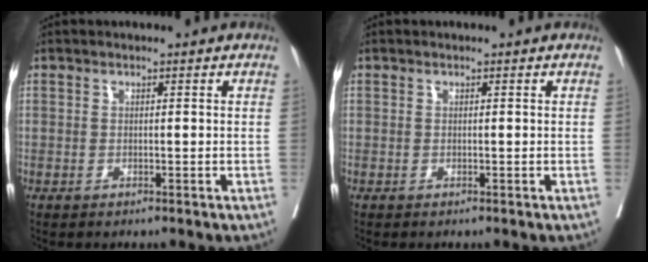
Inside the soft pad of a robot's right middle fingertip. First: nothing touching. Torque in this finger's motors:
{"motor_torque": [0.05, -0.04, 0.01, 0.01]}